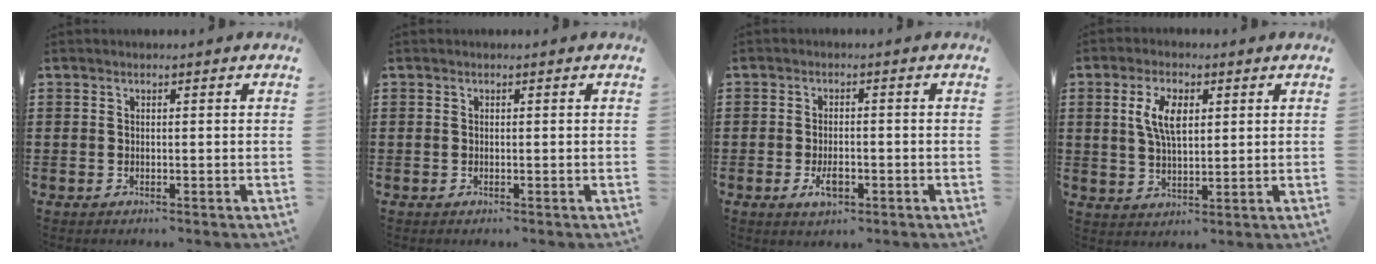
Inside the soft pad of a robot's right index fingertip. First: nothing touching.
{"total": 0.0}
{"total": 3.6, "force": [-1.4, 1.5, 3.0], "torque": [-0.058, 0.000, -0.026]}
{"total": 5.8, "force": [1.7, 2.7, 4.8], "torque": [-0.103, 0.012, 0.028]}